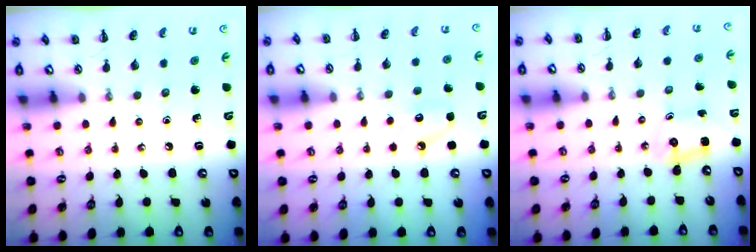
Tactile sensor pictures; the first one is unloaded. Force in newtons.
{"total": 6.7, "press": 6.5, "slide": 1.6}
{"total": 2.5, "press": 2.4, "slide": 0.8}